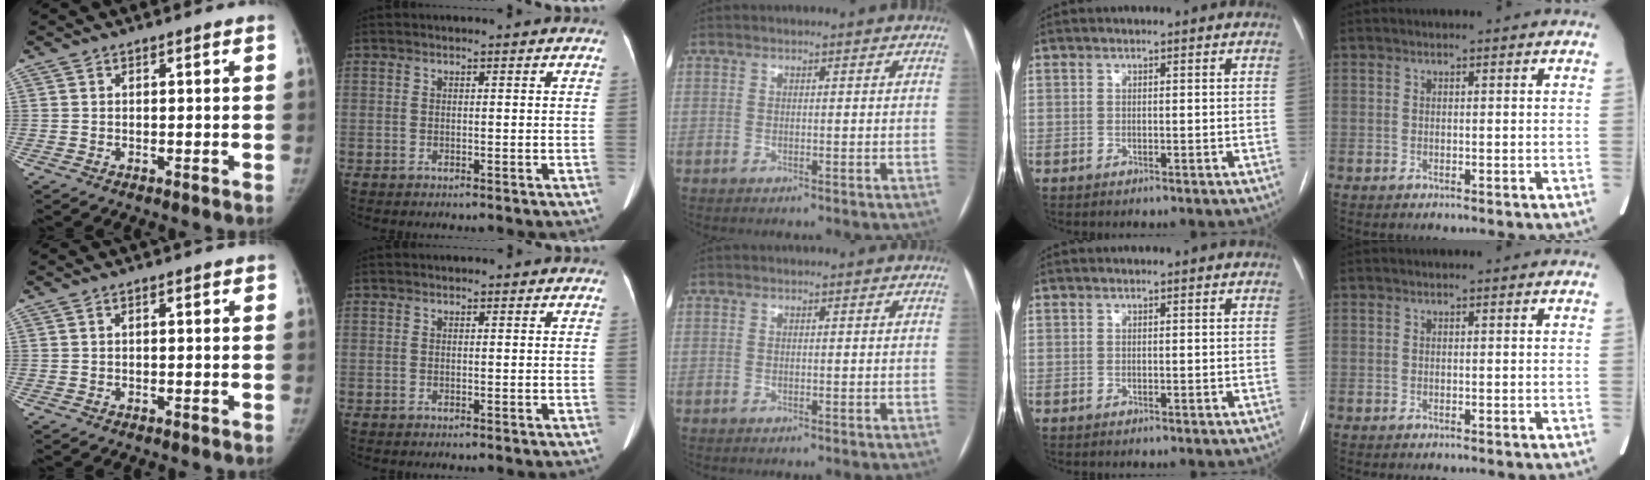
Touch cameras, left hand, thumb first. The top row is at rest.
{"thumb": {"total": 0.6, "force": [0.0, 0.4, 0.5], "torque": [-0.001, 0.002, -0.004]}}